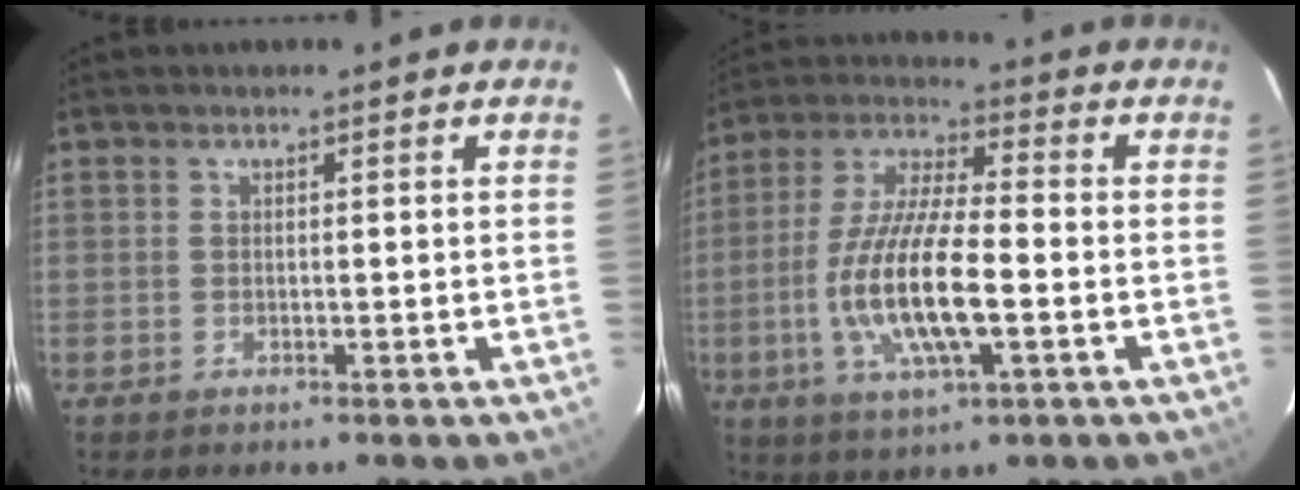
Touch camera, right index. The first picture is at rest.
{"total": 15.2, "force": [-3.6, 4.0, 14.2], "torque": [-0.292, -0.009, -0.069]}